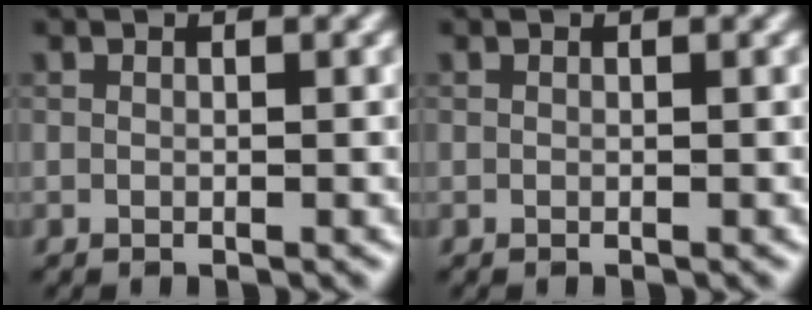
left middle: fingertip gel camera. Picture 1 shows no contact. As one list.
[{"total": 0.0}]